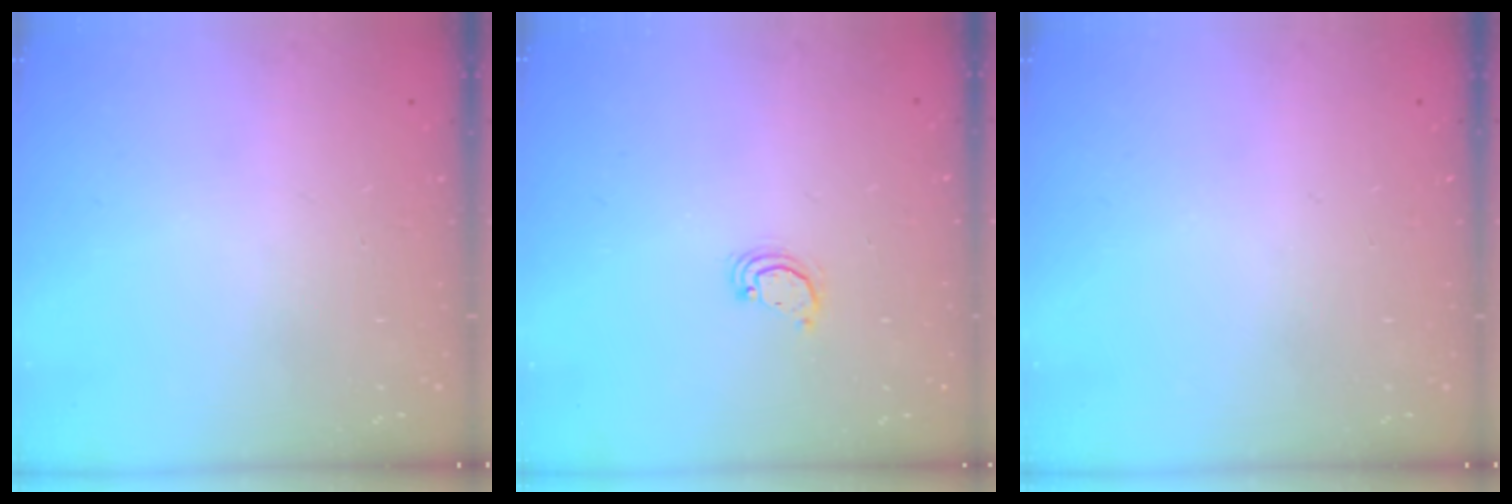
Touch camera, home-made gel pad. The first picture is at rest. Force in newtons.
{"total": 2.2, "press": 2.2, "slide": 0.3}
{"total": 0.0}